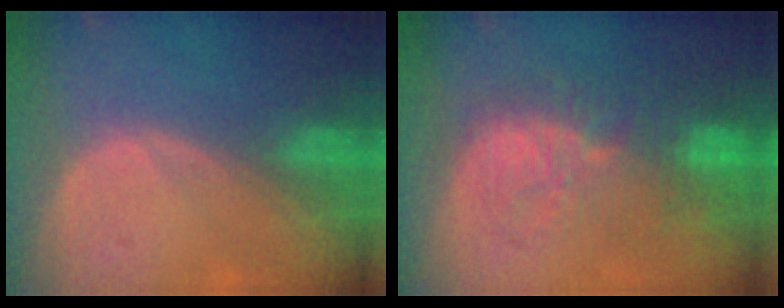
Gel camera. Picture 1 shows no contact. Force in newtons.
{"total": 11.1, "press": 9.9, "slide": 5.0}